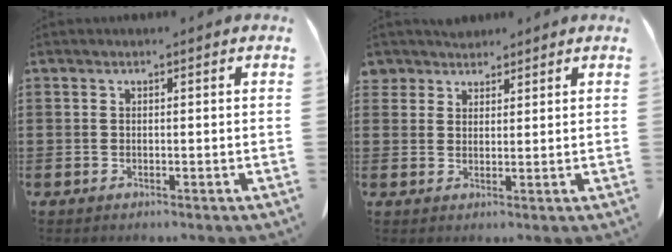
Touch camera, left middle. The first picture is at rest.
{"total": 3.0, "force": [2.6, 1.5, 0.0], "torque": [-0.011, 0.003, 0.052]}